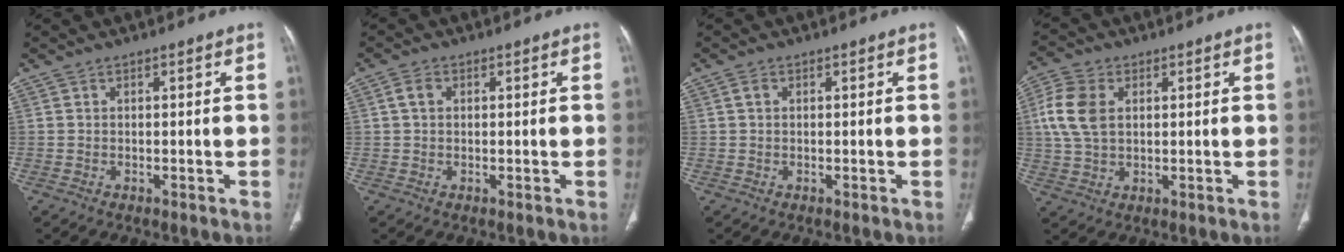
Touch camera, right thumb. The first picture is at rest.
{"total": 2.3, "force": [0.6, 1.6, 1.5], "torque": [-0.026, 0.006, 0.012]}
{"total": 1.2, "force": [0.3, 0.8, 0.8], "torque": [-0.015, 0.003, 0.007]}
{"total": 8.9, "force": [1.9, 5.8, 6.4], "torque": [-0.140, 0.006, 0.038]}